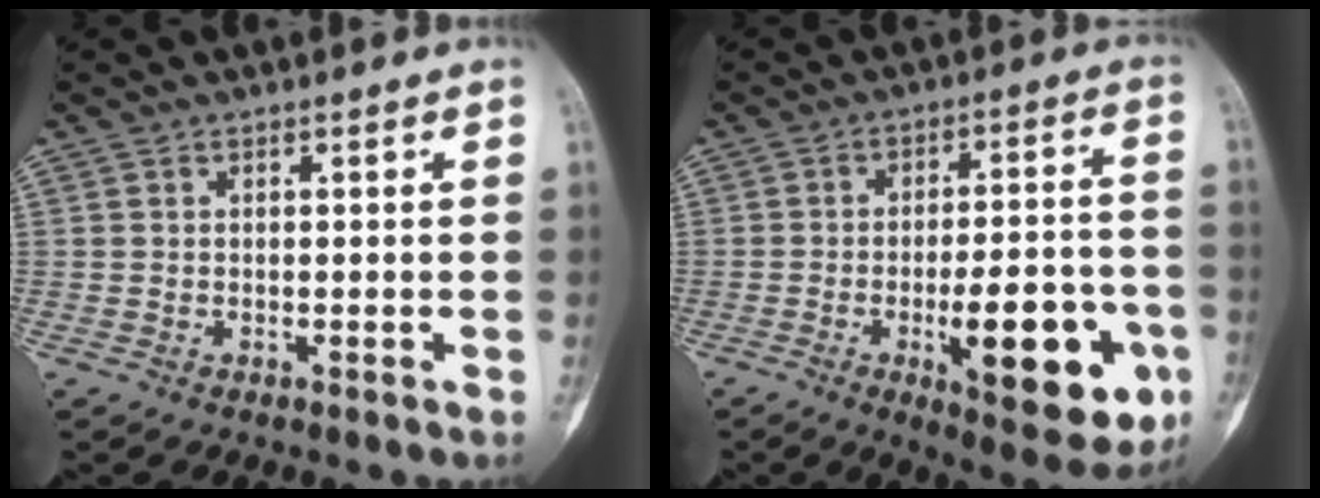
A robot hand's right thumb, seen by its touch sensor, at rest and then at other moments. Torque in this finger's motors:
{"motor_torque": [1.94, 1.76, 1.06, -1.08, 0.34]}